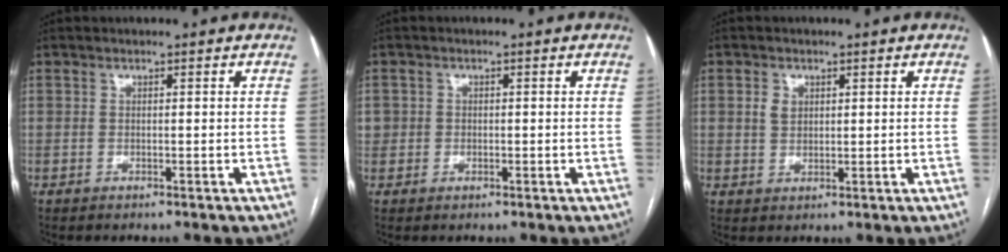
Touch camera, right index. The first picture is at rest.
{"total": 1.9, "force": [0.0, 1.8, 0.4], "torque": [-0.008, 0.008, 0.004]}
{"total": 2.4, "force": [1.0, 1.8, 1.3], "torque": [-0.028, 0.003, 0.022]}